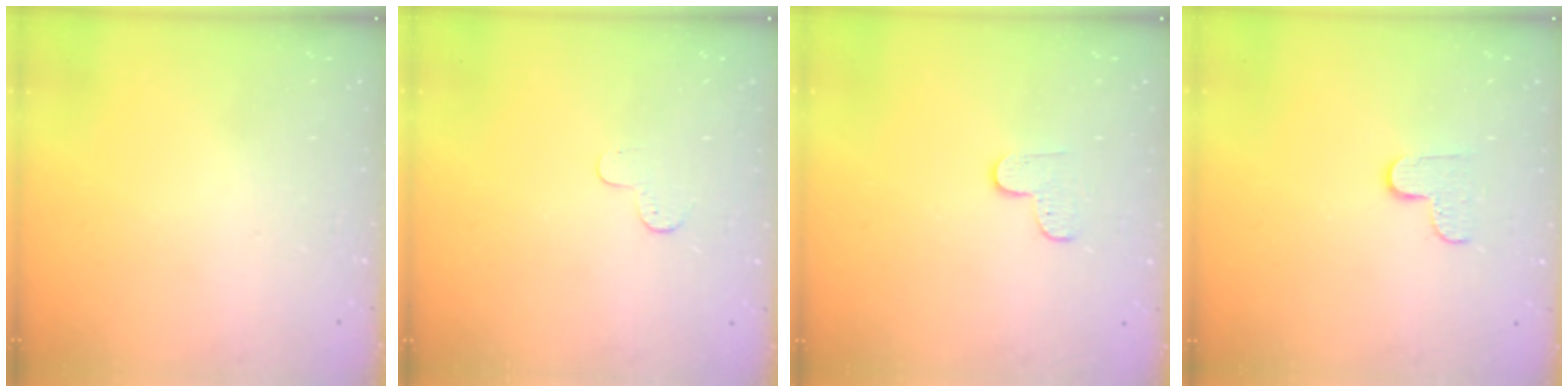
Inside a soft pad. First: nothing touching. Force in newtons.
{"total": 3.9, "press": 3.9, "slide": 0.4}
{"total": 3.5, "press": 3.5, "slide": 0.4}
{"total": 5.5, "press": 5.5, "slide": 0.5}